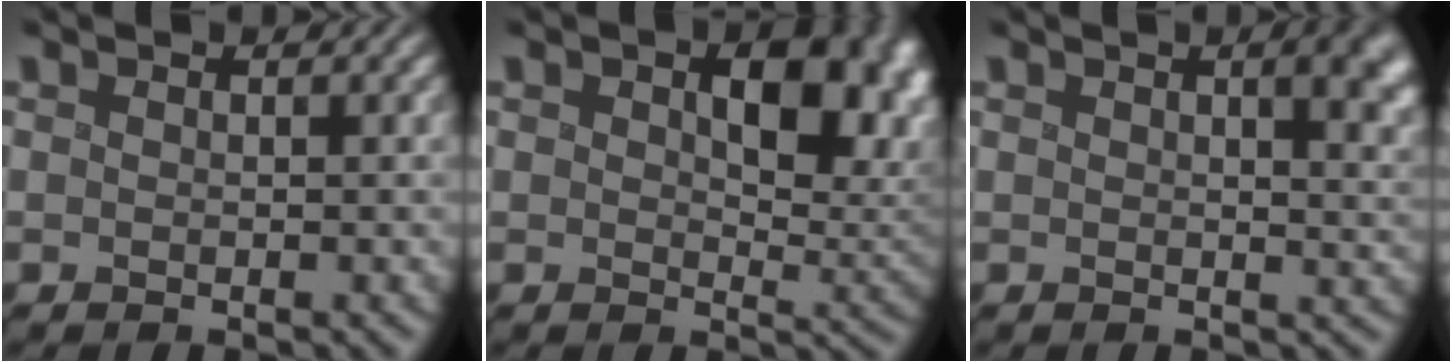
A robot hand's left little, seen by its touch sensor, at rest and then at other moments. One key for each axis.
{"total": 9.8, "fx": 2.8, "fy": 6.0, "fz": 7.3, "tx": -0.105, "ty": -0.016, "tz": 0.056}
{"total": 5.3, "fx": 2.1, "fy": 2.6, "fz": 4.1, "tx": -0.056, "ty": -0.005, "tz": 0.042}